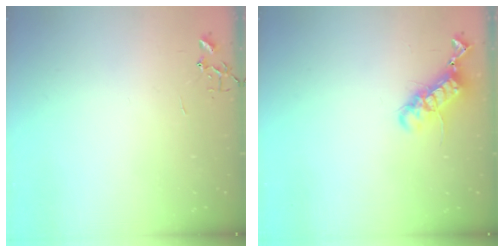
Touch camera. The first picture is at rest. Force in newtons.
{"total": 12.7, "press": 12.6, "slide": 1.1}